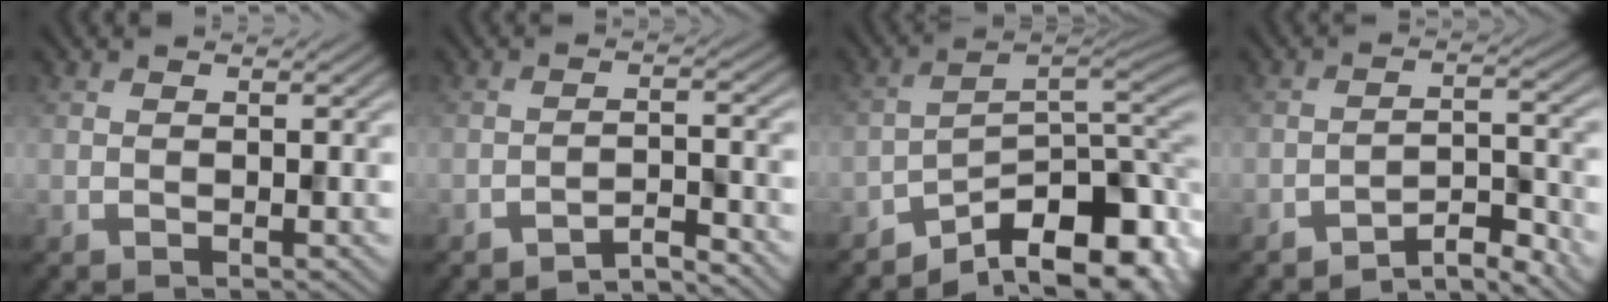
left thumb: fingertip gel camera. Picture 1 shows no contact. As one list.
[{"total": 3.3, "force": [-3.1, 0.2, 1.2], "torque": [-0.013, 0.010, -0.058]}, {"total": 12.3, "force": [-7.7, 4.5, 8.5], "torque": [-0.123, -0.011, -0.129]}, {"total": 5.0, "force": [-4.3, 0.8, 2.4], "torque": [-0.034, 0.012, -0.075]}]